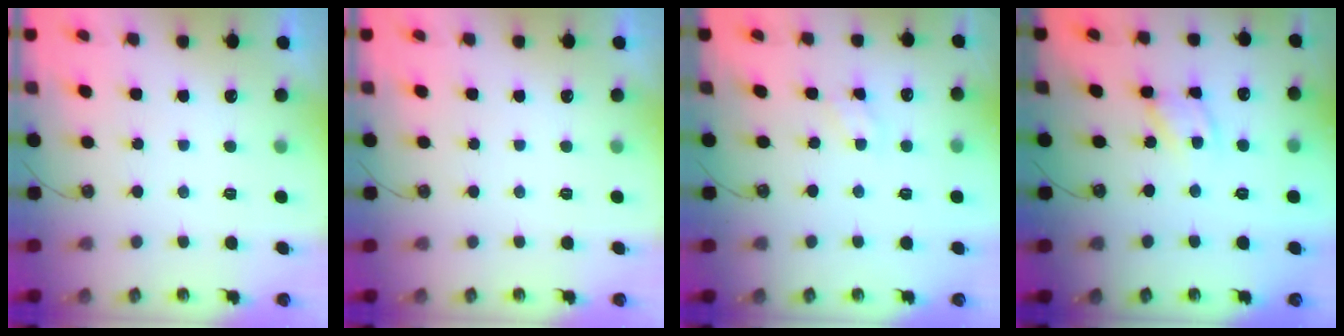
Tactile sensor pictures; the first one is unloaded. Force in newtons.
{"total": 0.0}
{"total": 2.4, "press": 2.4, "slide": 0.4}
{"total": 9.5, "press": 9.4, "slide": 0.6}